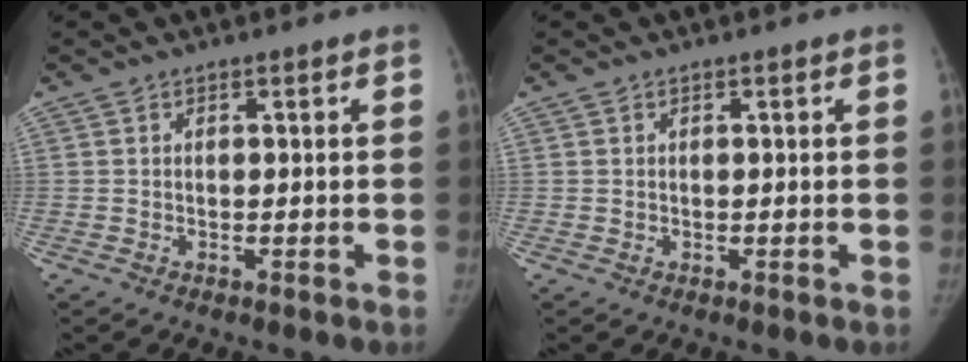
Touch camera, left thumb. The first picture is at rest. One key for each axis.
{"total": 0.0}